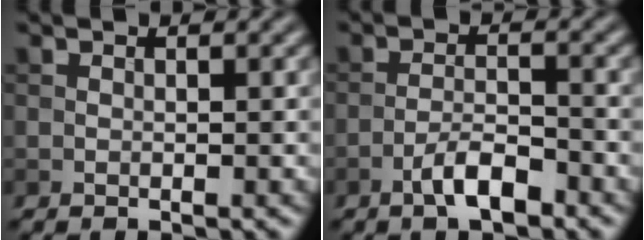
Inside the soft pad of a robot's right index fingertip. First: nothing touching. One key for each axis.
{"total": 3.3, "fx": -2.1, "fy": 0.9, "fz": 2.3, "tx": -0.043, "ty": 0.008, "tz": -0.043}